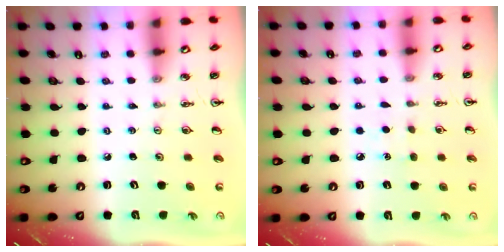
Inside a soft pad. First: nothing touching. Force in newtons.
{"total": 4.9, "press": 4.9, "slide": 0.6}